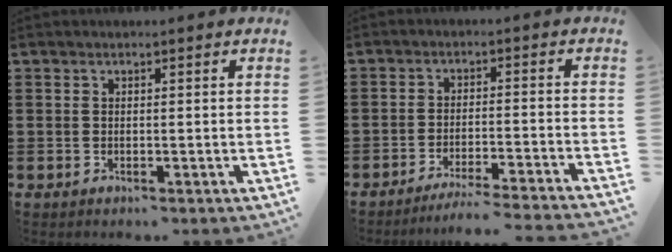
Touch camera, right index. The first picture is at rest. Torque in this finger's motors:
{"motor_torque": [0.42, 0.42, -0.01, -0.01]}